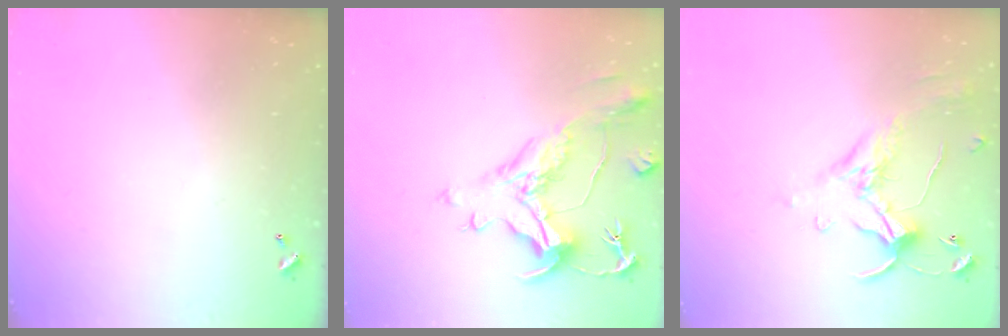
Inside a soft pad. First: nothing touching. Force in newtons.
{"total": 1.9, "press": 0.9, "slide": 1.7}
{"total": 1.1, "press": 0.4, "slide": 1.0}